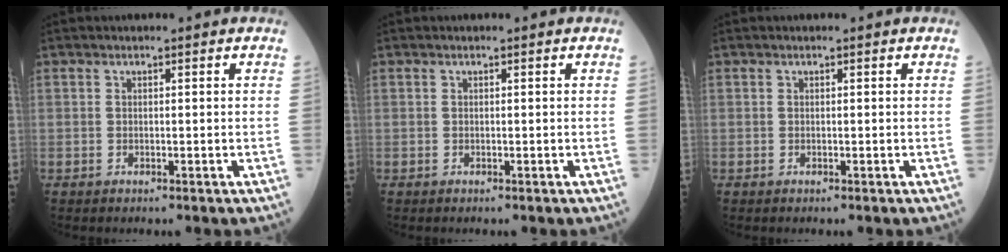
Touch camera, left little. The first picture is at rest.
{"total": 0.0}
{"total": 0.0}